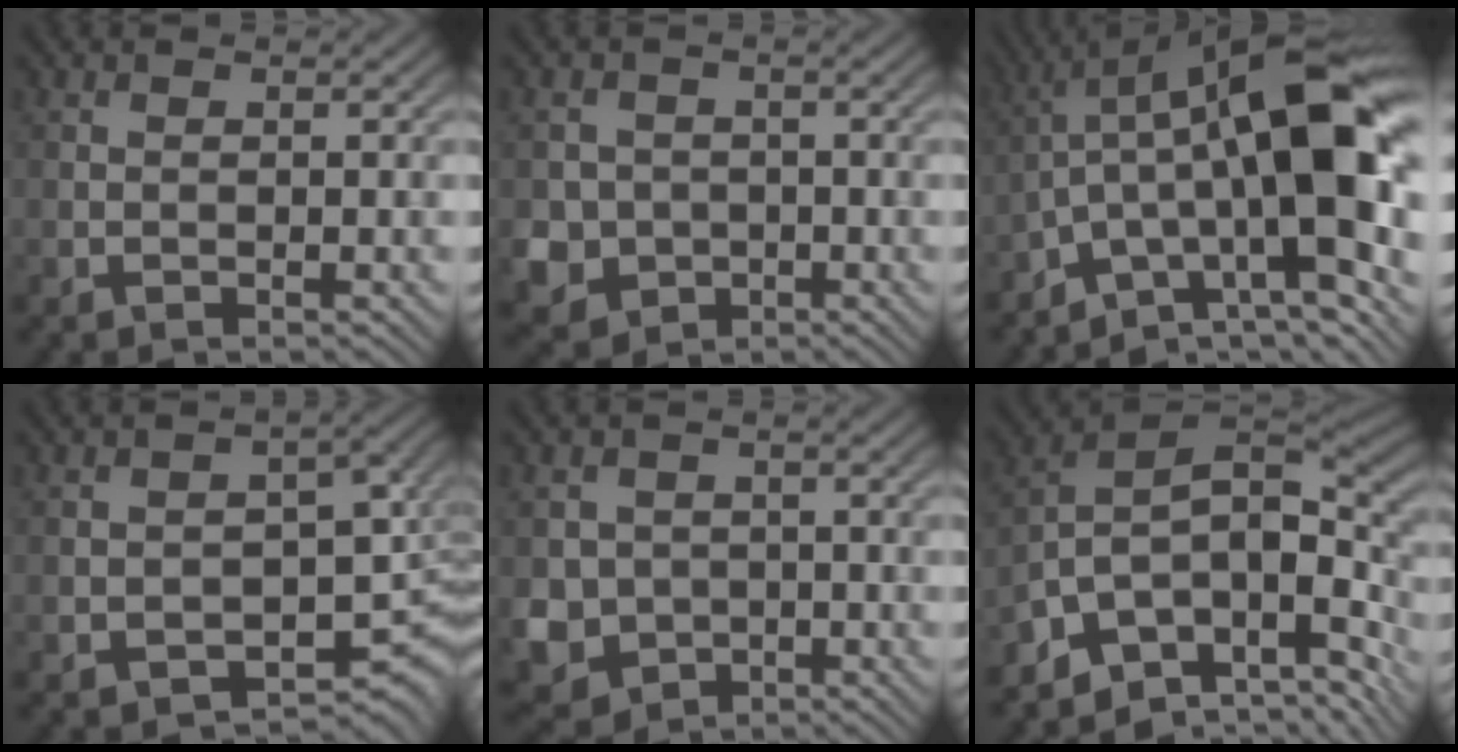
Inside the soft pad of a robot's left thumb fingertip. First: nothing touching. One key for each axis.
{"total": 4.8, "fx": -1.3, "fy": 4.5, "fz": 1.2, "tx": -0.029, "ty": -0.014, "tz": -0.038}
{"total": 18.2, "fx": -2.2, "fy": 7.2, "fz": 16.6, "tx": -0.244, "ty": 0.023, "tz": -0.050}
{"total": 8.3, "fx": -2.2, "fy": 5.6, "fz": 5.8, "tx": -0.068, "ty": -0.025, "tz": -0.026}
{"total": 5.4, "fx": -1.0, "fy": 5.1, "fz": 1.6, "tx": -0.046, "ty": -0.024, "tz": -0.029}
{"total": 13.3, "fx": -4.5, "fy": 7.5, "fz": 10.0, "tx": -0.210, "ty": -0.023, "tz": -0.066}